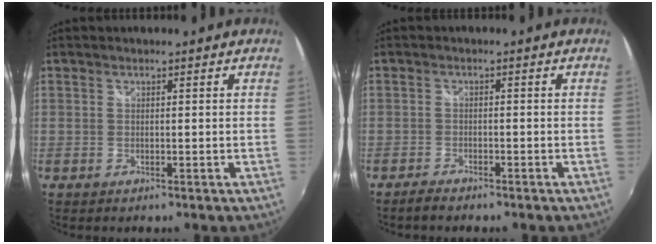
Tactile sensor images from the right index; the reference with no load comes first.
{"total": 2.7, "force": [-2.5, 0.6, 0.9], "torque": [-0.032, -0.005, -0.045]}